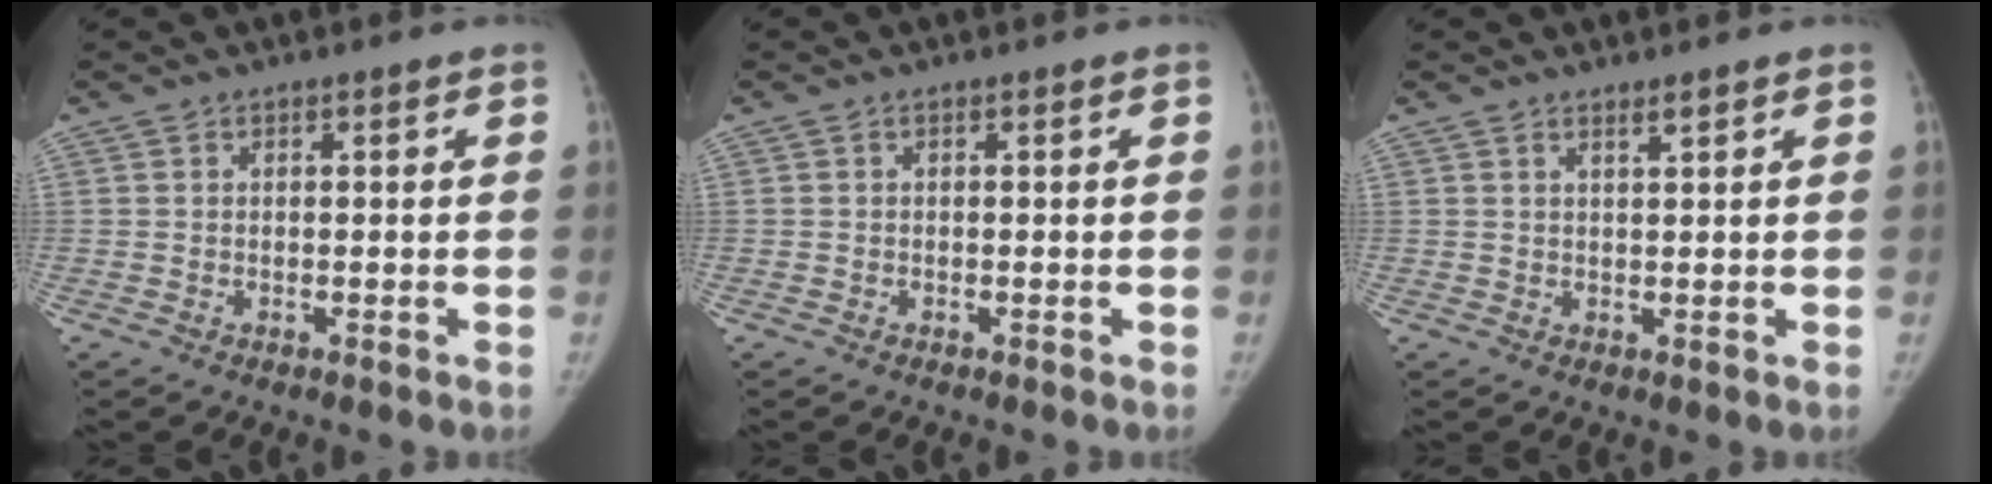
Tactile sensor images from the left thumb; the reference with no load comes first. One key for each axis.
{"total": 0.0}
{"total": 1.3, "fx": 1.1, "fy": 0.1, "fz": 0.8, "tx": -0.012, "ty": -0.010, "tz": 0.020}